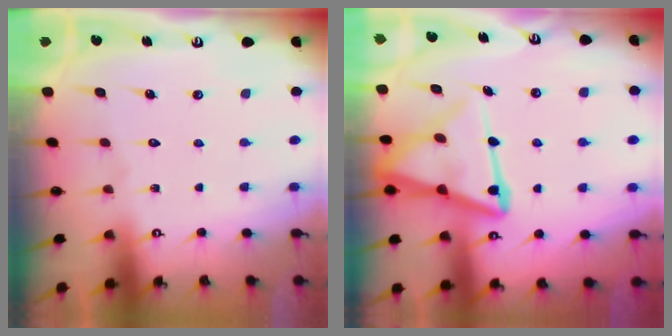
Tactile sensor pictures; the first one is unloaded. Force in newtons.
{"total": 15.9, "press": 15.8, "slide": 1.7}